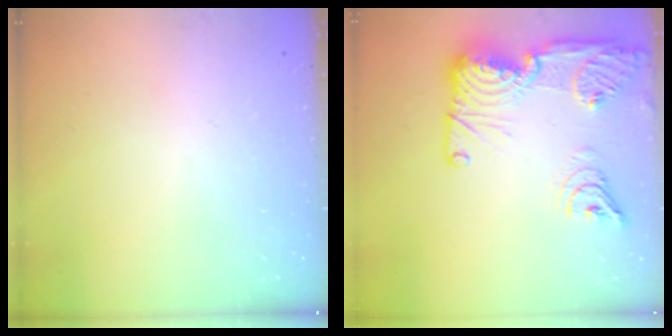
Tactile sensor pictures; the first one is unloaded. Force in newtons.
{"total": 27.4, "press": 26.4, "slide": 7.2}